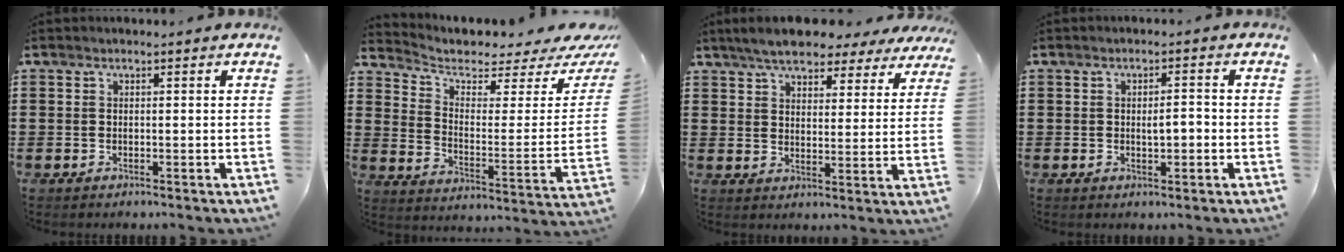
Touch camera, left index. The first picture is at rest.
{"total": 4.2, "force": [3.2, 1.8, 2.0], "torque": [-0.054, -0.031, 0.050]}
{"total": 6.3, "force": [5.7, 1.3, 2.2], "torque": [-0.068, -0.013, 0.103]}
{"total": 2.6, "force": [-0.3, 0.8, 2.5], "torque": [-0.045, 0.003, -0.007]}